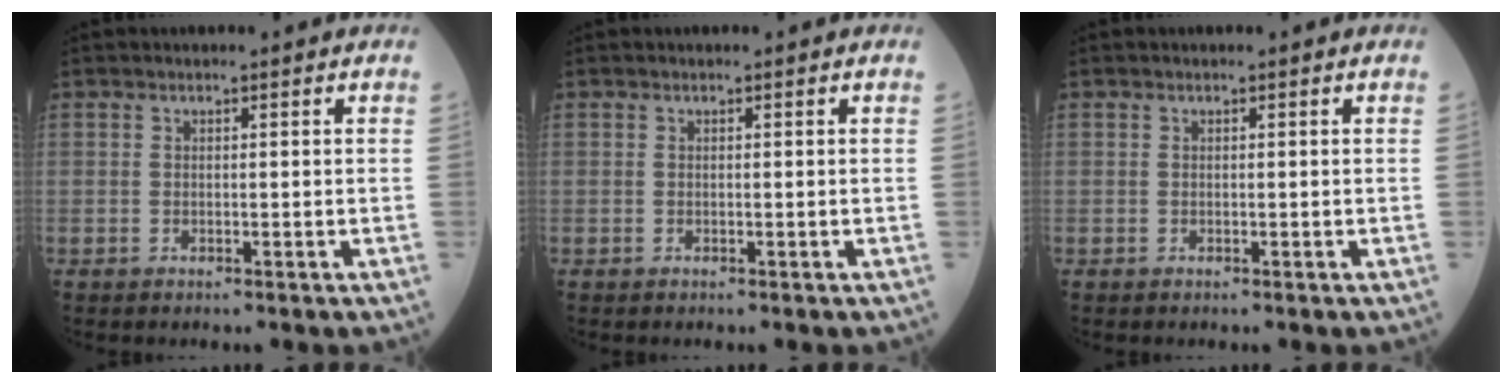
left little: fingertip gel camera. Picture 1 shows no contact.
{"total": 0.0}
{"total": 0.0}